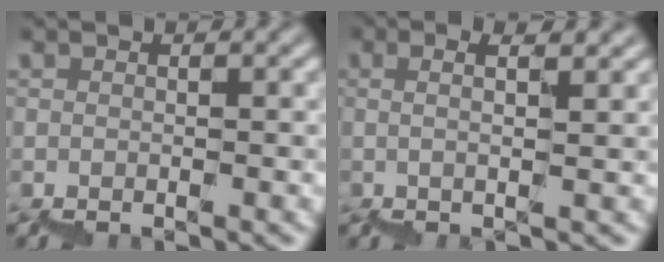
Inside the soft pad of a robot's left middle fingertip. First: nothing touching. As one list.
[{"total": 2.2, "force": [1.0, 0.4, 1.9], "torque": [-0.039, 0.008, 0.017]}]